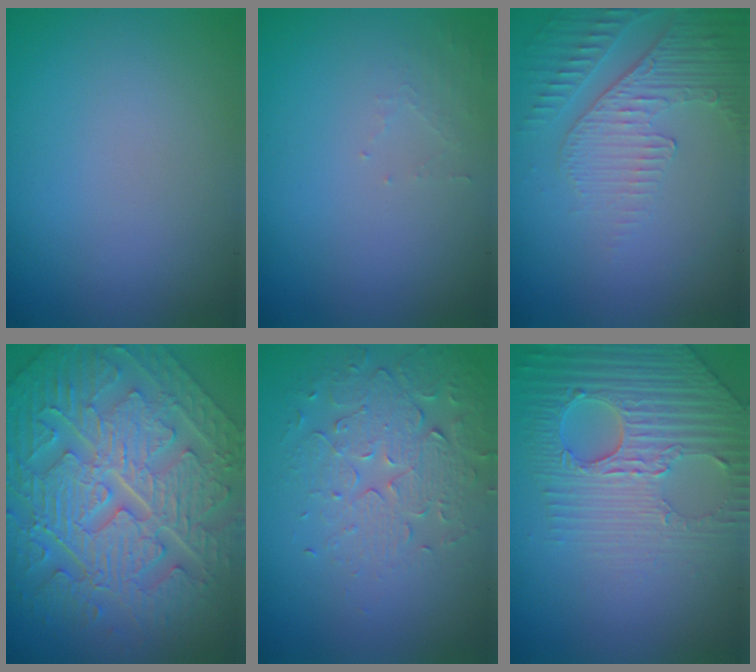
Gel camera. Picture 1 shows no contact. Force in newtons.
{"total": 1.0, "press": 1.0, "slide": 0.2}
{"total": 5.0, "press": 3.2, "slide": 3.8}
{"total": 11.6, "press": 7.9, "slide": 8.4}
{"total": 3.8, "press": 3.4, "slide": 1.6}
{"total": 5.0, "press": 4.7, "slide": 1.8}